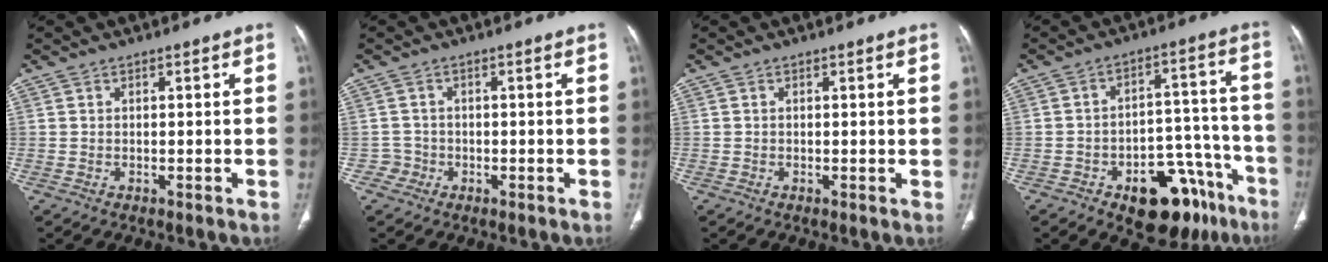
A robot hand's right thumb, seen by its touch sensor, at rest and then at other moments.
{"total": 1.8, "force": [-0.8, 1.6, -0.4], "torque": [0.018, 0.009, -0.020]}
{"total": 0.5, "force": [0.1, 0.2, 0.5], "torque": [-0.008, -0.001, 0.001]}
{"total": 17.4, "force": [-10.1, 9.4, 10.6], "torque": [-0.077, 0.089, -0.133]}